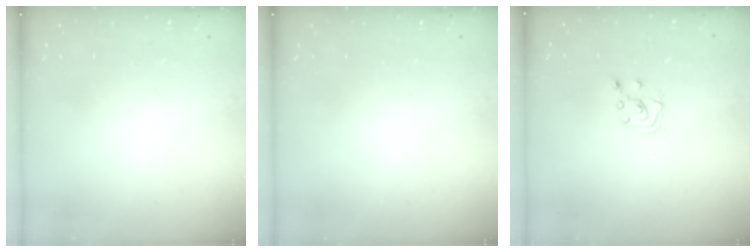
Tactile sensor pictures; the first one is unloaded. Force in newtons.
{"total": 0.0}
{"total": 2.0, "press": 2.0, "slide": 0.2}